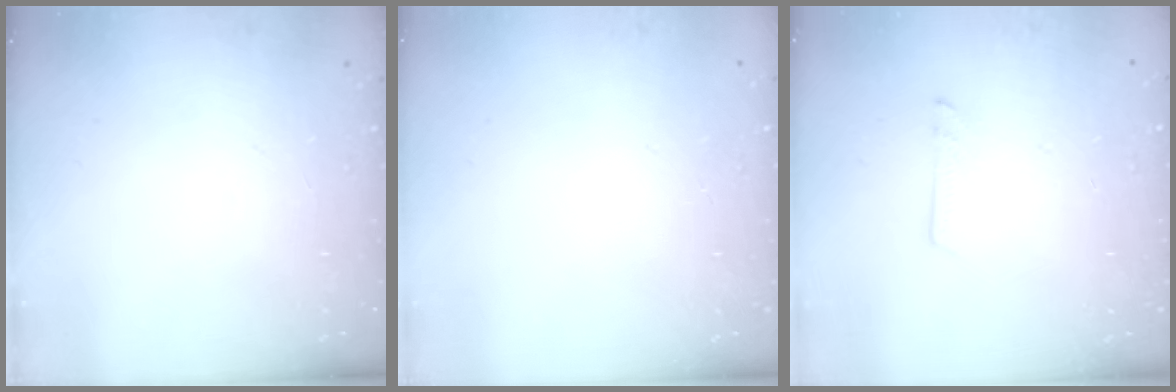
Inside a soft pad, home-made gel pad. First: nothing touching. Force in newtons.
{"total": 0.0}
{"total": 1.2, "press": 1.2, "slide": 0.1}